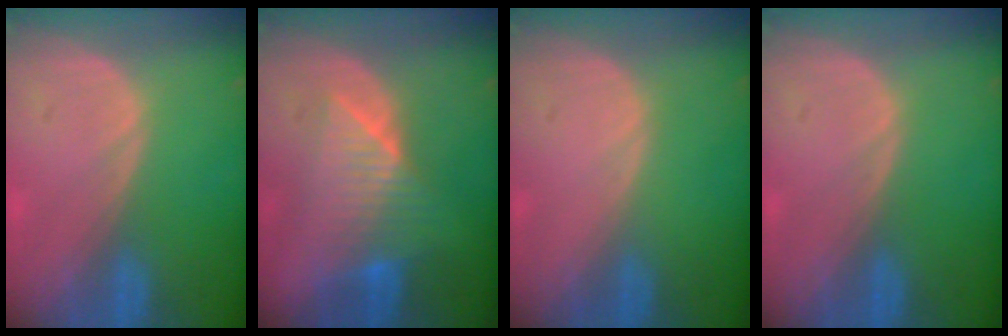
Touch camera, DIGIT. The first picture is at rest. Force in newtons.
{"total": 7.3, "press": 7.2, "slide": 1.5}
{"total": 0.0}
{"total": 0.0}